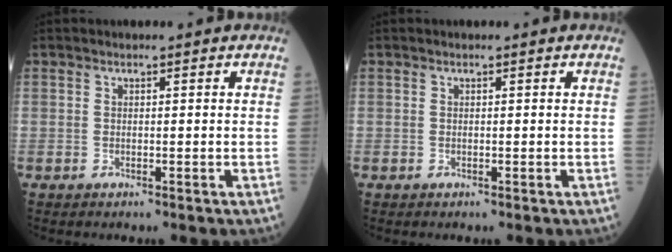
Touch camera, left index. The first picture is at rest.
{"total": 0.0}